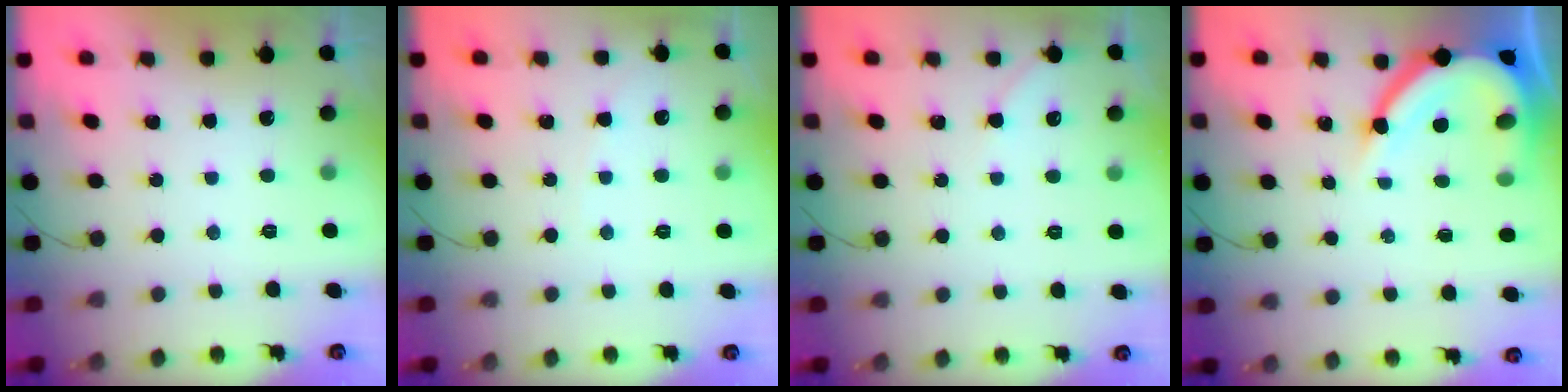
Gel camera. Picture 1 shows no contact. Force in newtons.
{"total": 3.4, "press": 3.4, "slide": 0.4}
{"total": 3.0, "press": 3.0, "slide": 0.5}
{"total": 13.0, "press": 12.9, "slide": 1.4}